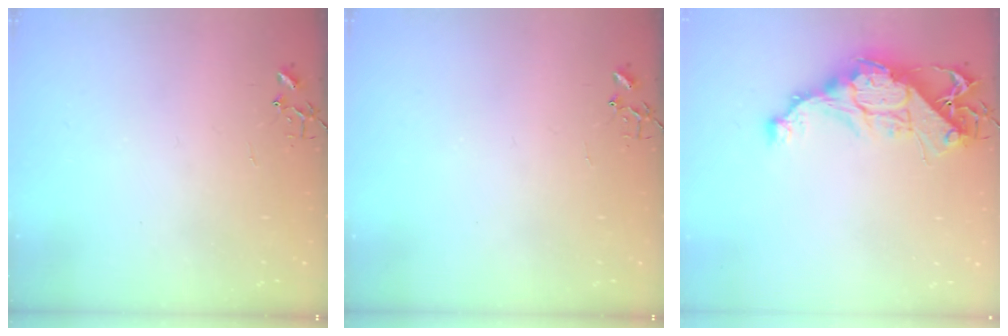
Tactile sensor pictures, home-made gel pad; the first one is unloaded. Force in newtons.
{"total": 0.0}
{"total": 13.4, "press": 13.4, "slide": 1.1}